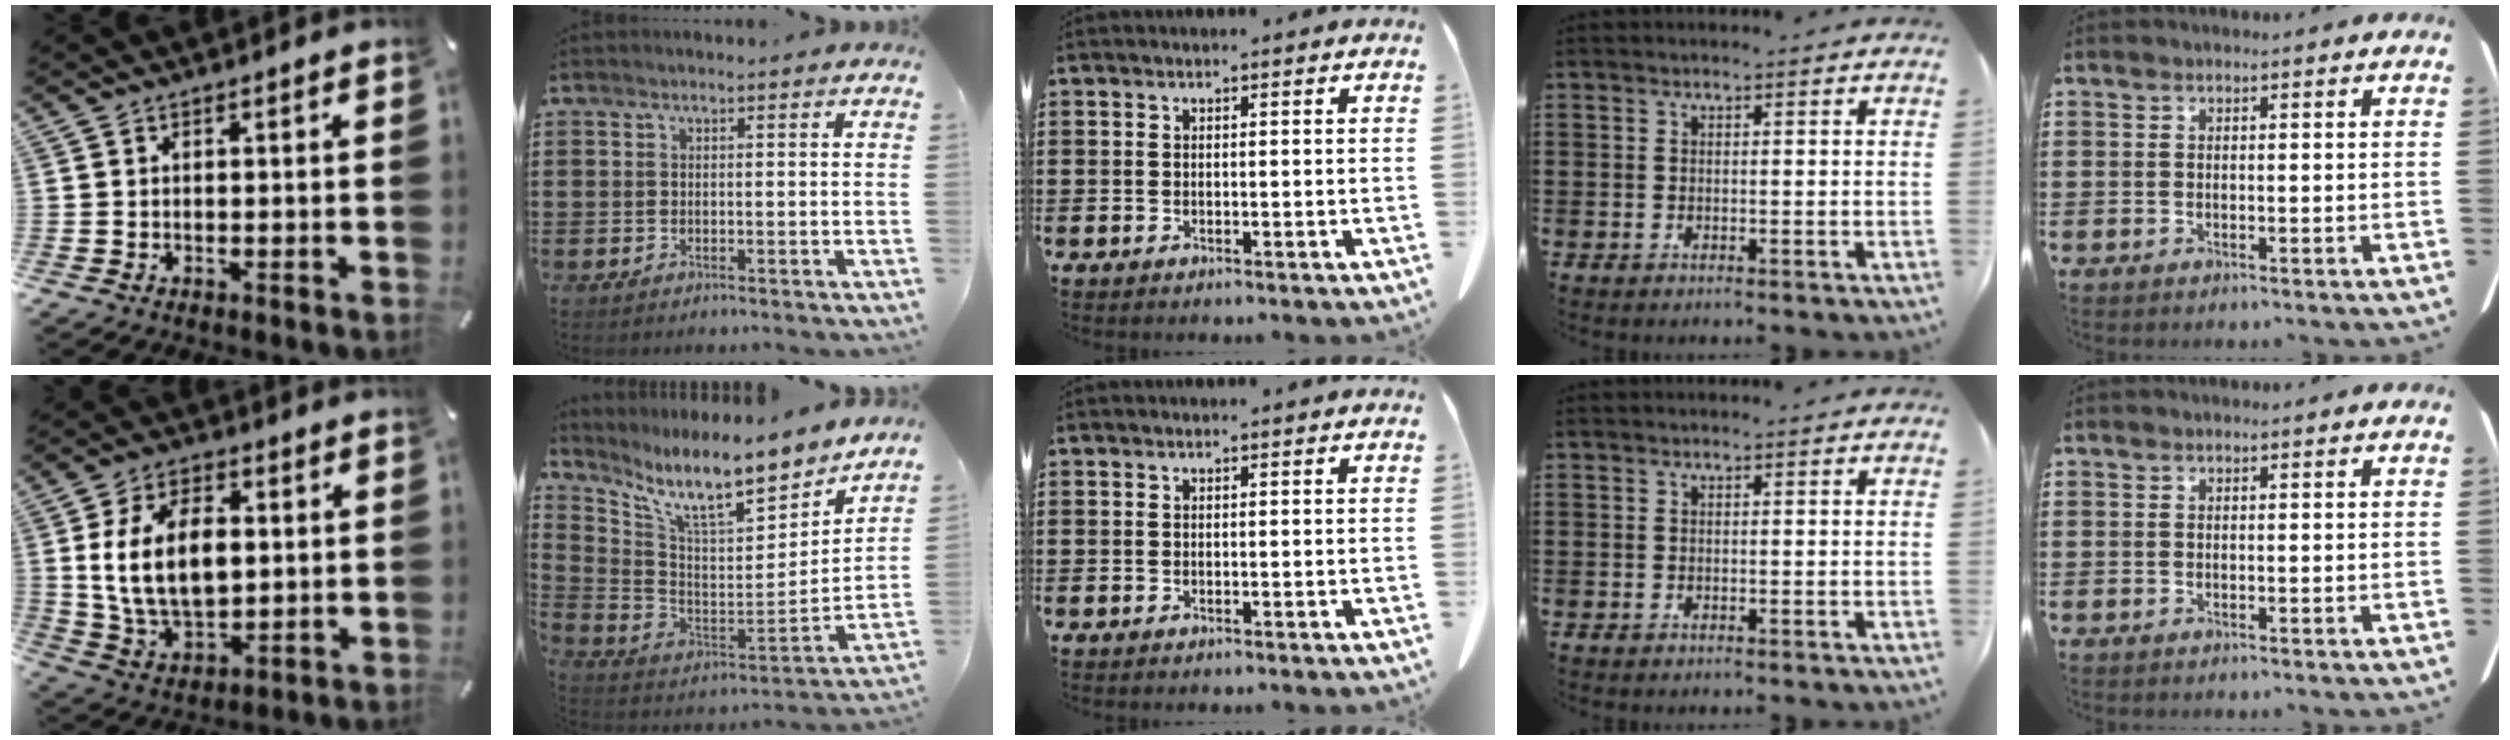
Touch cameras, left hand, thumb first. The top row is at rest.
{"thumb": {"total": 15.1, "force": [2.0, 9.7, 11.4], "torque": [-0.237, 0.005, 0.035]}, "index": {"total": 10.9, "force": [8.9, 1.5, 6.1], "torque": [-0.138, -0.068, 0.146]}}